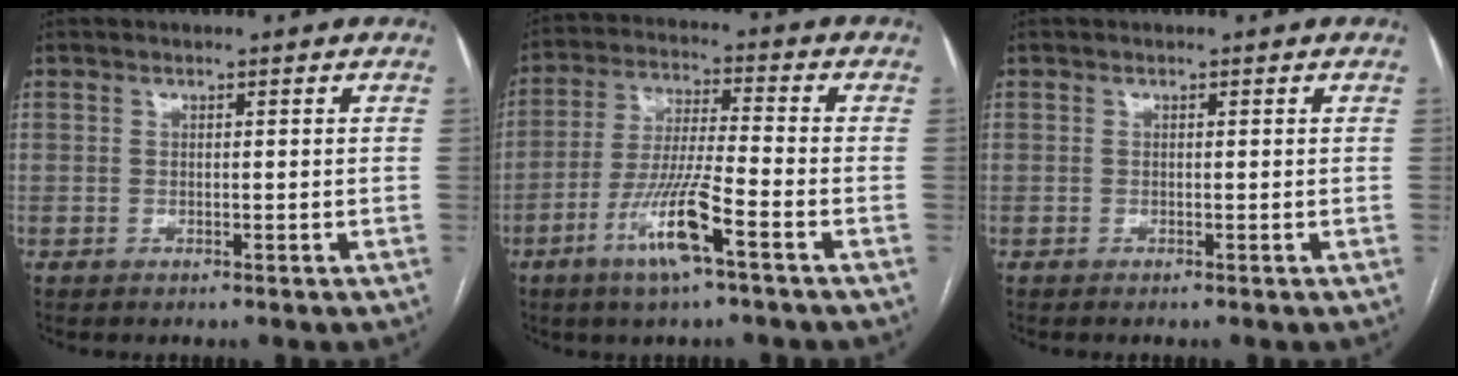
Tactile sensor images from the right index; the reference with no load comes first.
{"total": 10.5, "force": [-5.3, 0.4, 9.1], "torque": [-0.182, -0.011, -0.101]}
{"total": 0.0}